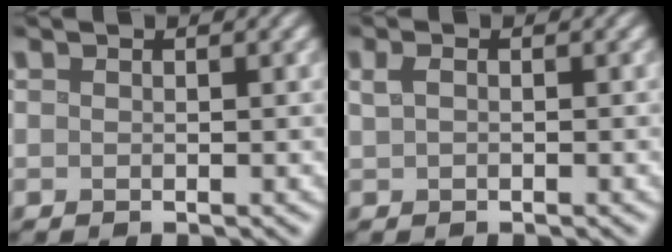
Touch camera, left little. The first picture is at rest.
{"total": 1.0, "force": [0.3, 0.5, 0.8], "torque": [-0.023, 0.005, 0.004]}